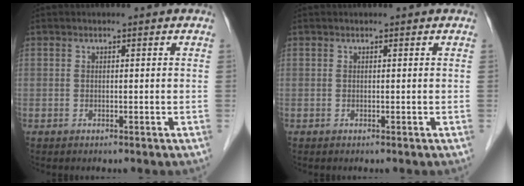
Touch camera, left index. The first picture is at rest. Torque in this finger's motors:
{"motor_torque": [0.00, 0.00, 0.00, 0.00]}